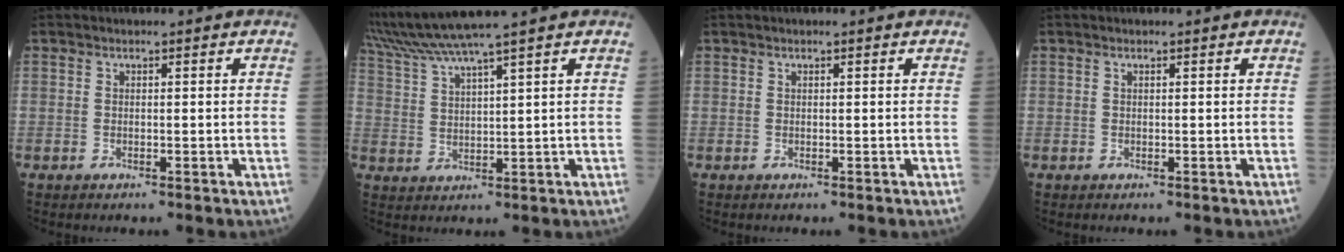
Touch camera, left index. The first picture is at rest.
{"total": 8.4, "force": [7.3, -2.3, 3.5], "torque": [-0.076, 0.012, 0.145]}
{"total": 0.0}
{"total": 0.0}